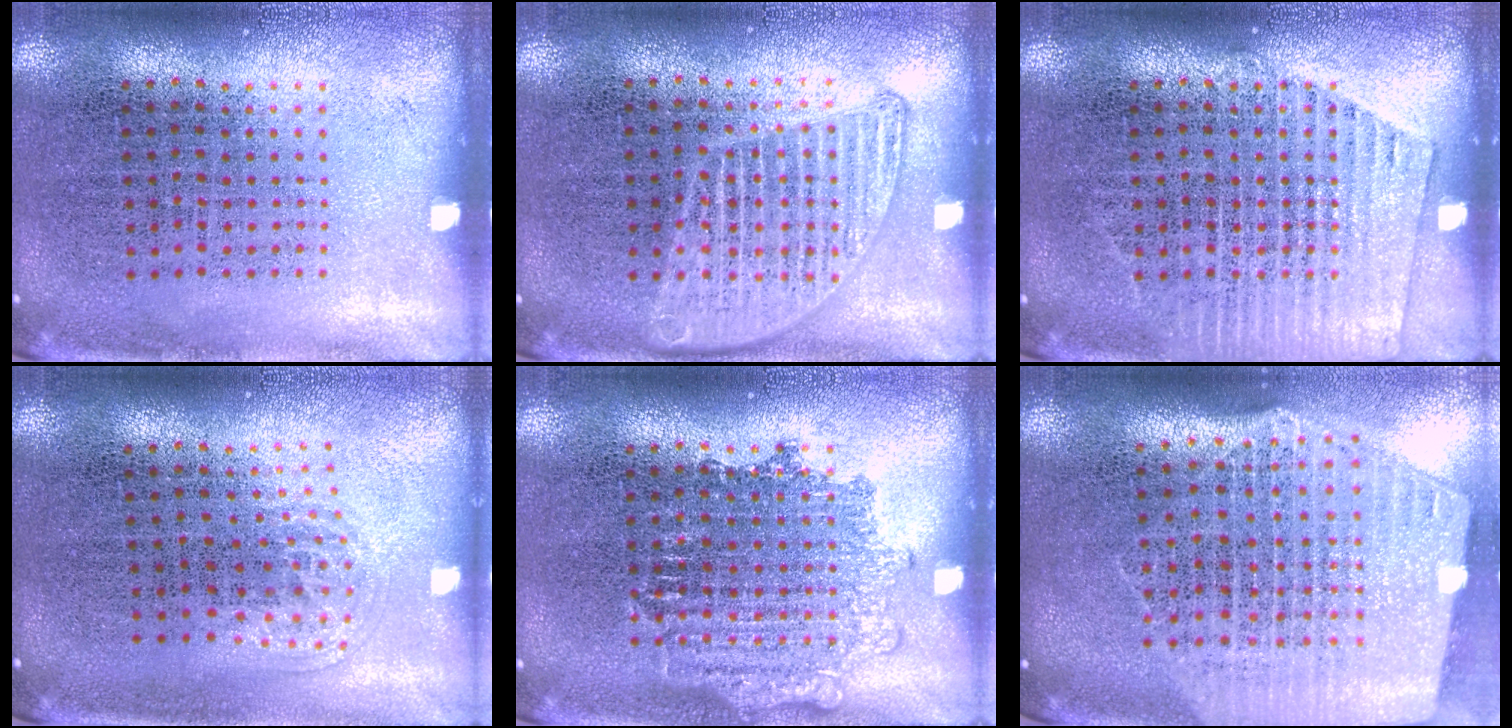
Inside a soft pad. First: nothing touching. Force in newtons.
{"total": 1.3, "press": 1.3, "slide": 0.2}
{"total": 1.7, "press": 1.6, "slide": 0.3}
{"total": 1.0, "press": 0.6, "slide": 0.8}
{"total": 2.0, "press": 1.9, "slide": 0.4}
{"total": 2.6, "press": 2.3, "slide": 1.3}